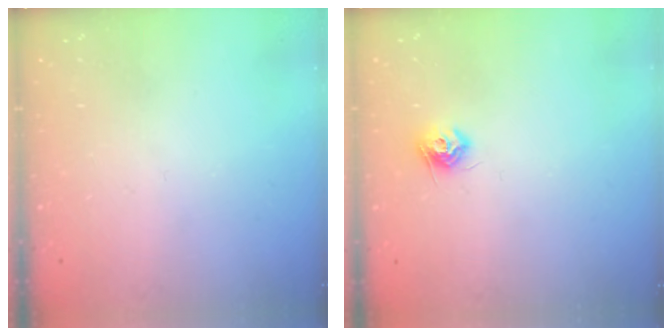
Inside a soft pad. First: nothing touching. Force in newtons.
{"total": 8.1, "press": 8.1, "slide": 0.2}